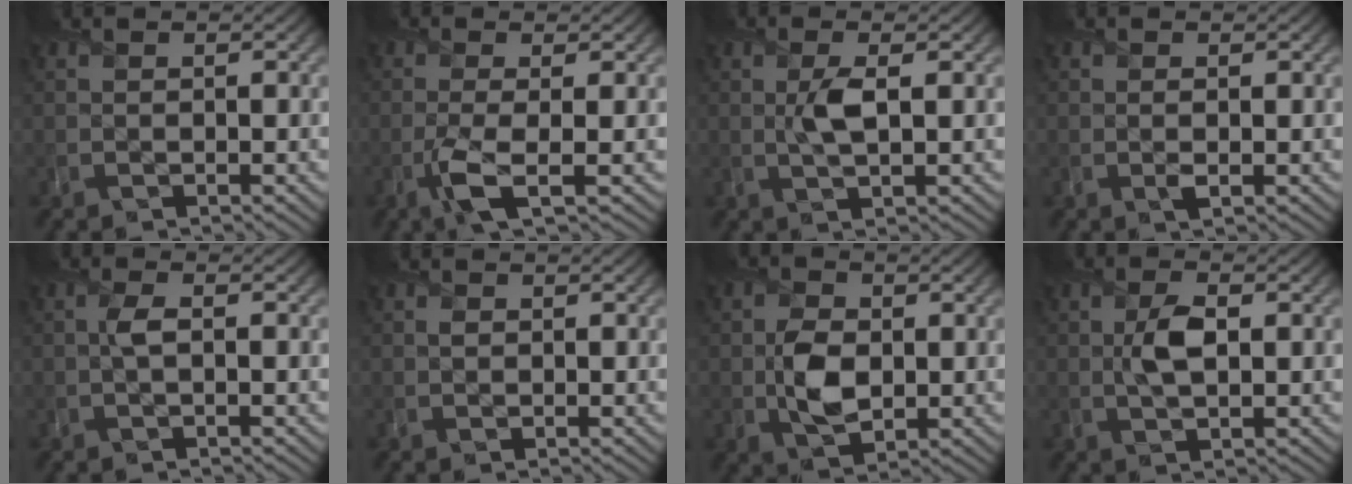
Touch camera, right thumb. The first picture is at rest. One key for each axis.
{"total": 3.9, "fx": -1.3, "fy": 0.8, "fz": 3.6, "tx": -0.076, "ty": -0.001, "tz": -0.037}
{"total": 3.4, "fx": 0.5, "fy": 1.2, "fz": 3.1, "tx": -0.069, "ty": -0.002, "tz": 0.006}
{"total": 1.1, "fx": 0.0, "fy": 0.5, "fz": 0.9, "tx": -0.018, "ty": -0.005, "tz": -0.003}
{"total": 2.0, "fx": -0.1, "fy": 0.9, "fz": 1.8, "tx": -0.040, "ty": 0.003, "tz": -0.006}
{"total": 0.8, "fx": 0.1, "fy": 0.7, "fz": 0.3, "tx": -0.005, "ty": -0.004, "tz": -0.002}
{"total": 5.7, "fx": -0.3, "fy": 4.0, "fz": 4.0, "tx": -0.086, "ty": -0.010, "tz": -0.009}
{"total": 4.3, "fx": 0.4, "fy": 2.2, "fz": 3.6, "tx": -0.079, "ty": -0.001, "tz": 0.004}